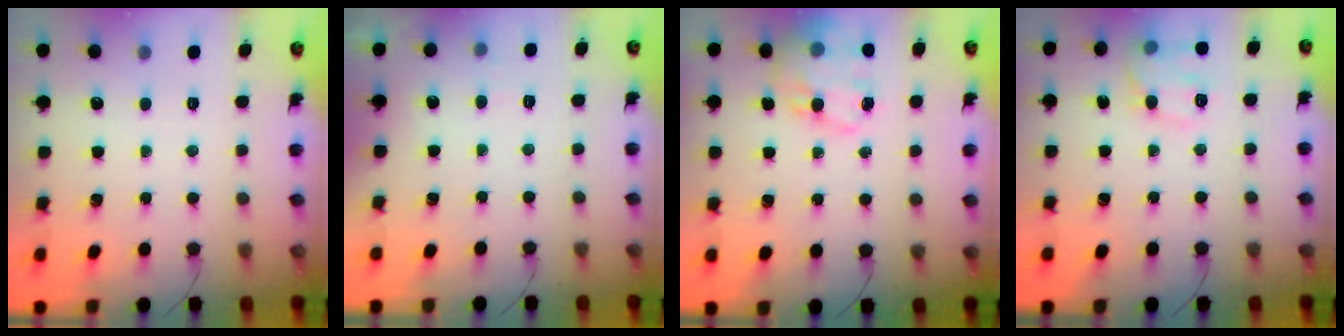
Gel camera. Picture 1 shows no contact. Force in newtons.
{"total": 2.6, "press": 2.1, "slide": 1.5}
{"total": 17.3, "press": 16.9, "slide": 3.9}
{"total": 11.5, "press": 11.4, "slide": 0.7}